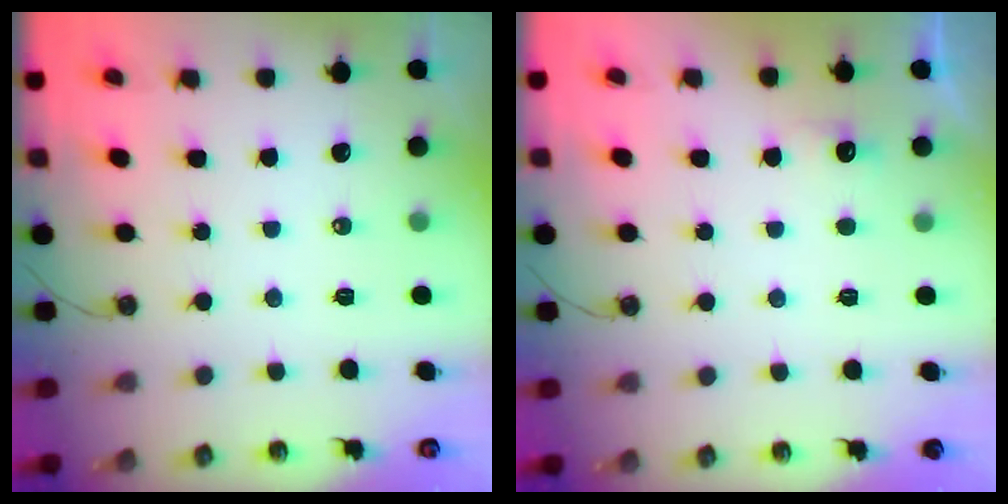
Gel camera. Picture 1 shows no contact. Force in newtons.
{"total": 2.9, "press": 2.7, "slide": 0.9}